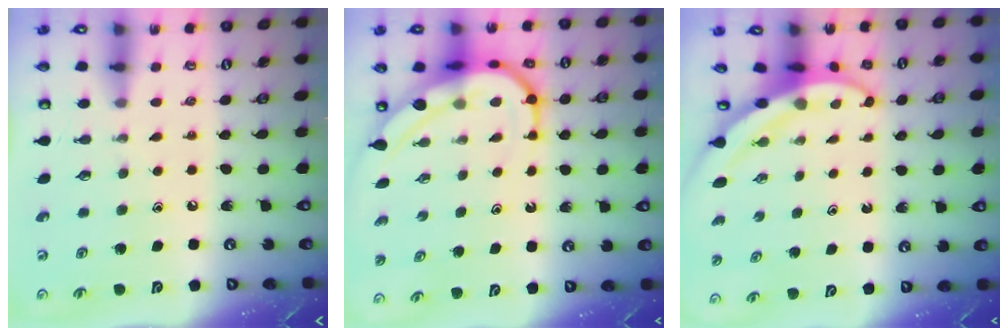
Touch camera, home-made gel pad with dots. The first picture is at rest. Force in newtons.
{"total": 11.1, "press": 11.0, "slide": 1.2}
{"total": 3.8, "press": 3.7, "slide": 0.4}